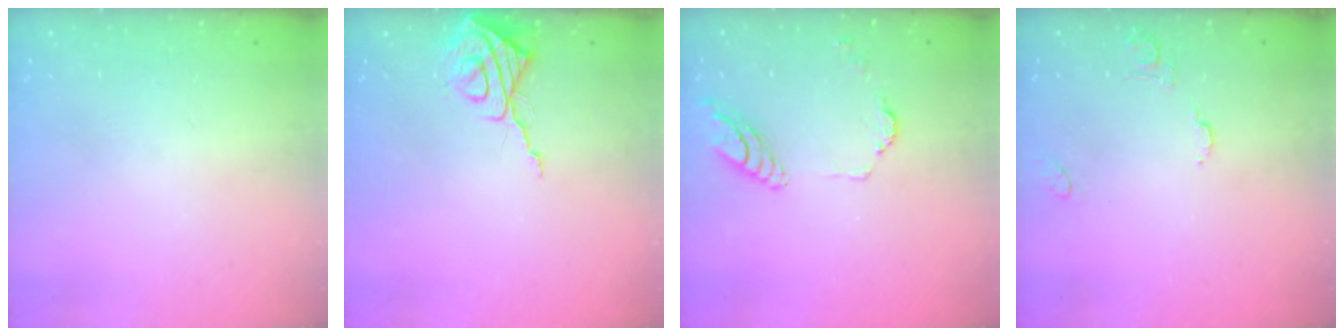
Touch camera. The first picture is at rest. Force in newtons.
{"total": 8.2, "press": 8.2, "slide": 0.5}
{"total": 10.1, "press": 10.1, "slide": 1.0}
{"total": 7.4, "press": 7.4, "slide": 0.6}